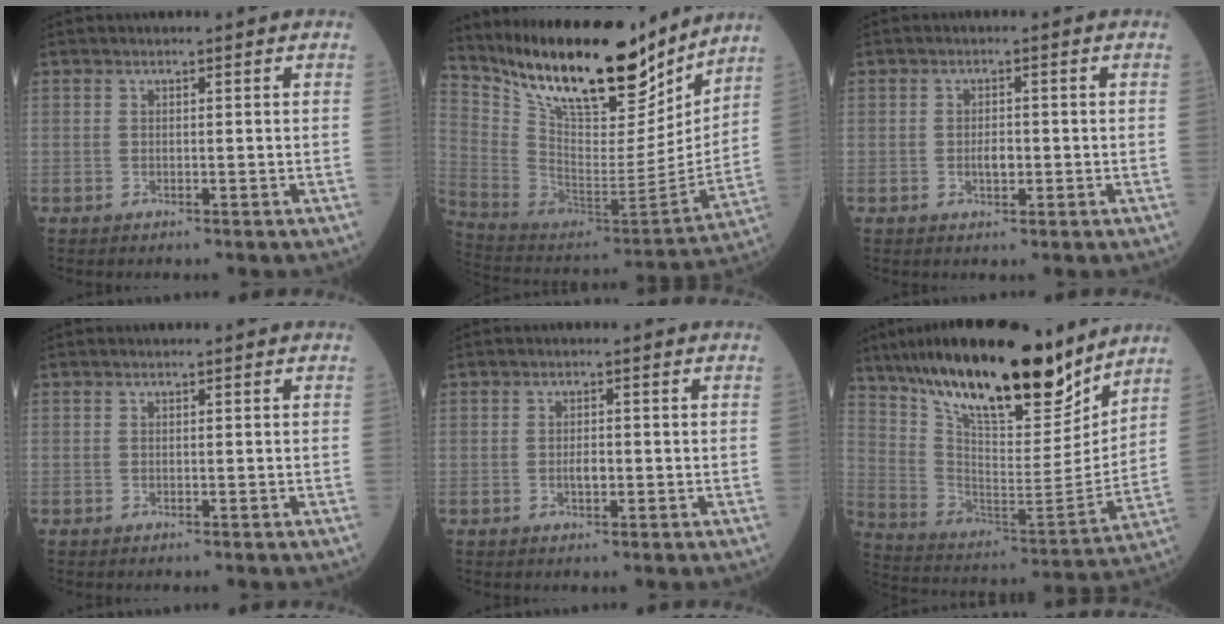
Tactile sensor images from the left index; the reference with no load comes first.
{"total": 24.3, "force": [19.5, 6.6, 13.0], "torque": [-0.234, -0.025, 0.327]}
{"total": 2.2, "force": [-0.3, 1.0, 1.9], "torque": [-0.035, 0.002, -0.004]}
{"total": 0.0}
{"total": 1.8, "force": [-0.3, 0.7, 1.6], "torque": [-0.030, 0.001, -0.005]}
{"total": 24.9, "force": [19.3, 5.7, 14.6], "torque": [-0.254, -0.012, 0.325]}